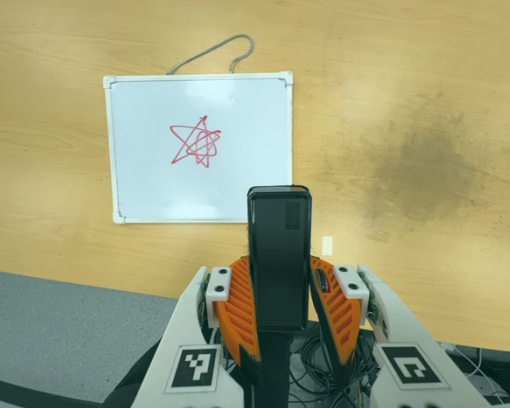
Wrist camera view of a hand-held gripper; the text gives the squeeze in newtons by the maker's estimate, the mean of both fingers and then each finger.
{"total": 4.4, "left": 3.2, "right": 5.7}